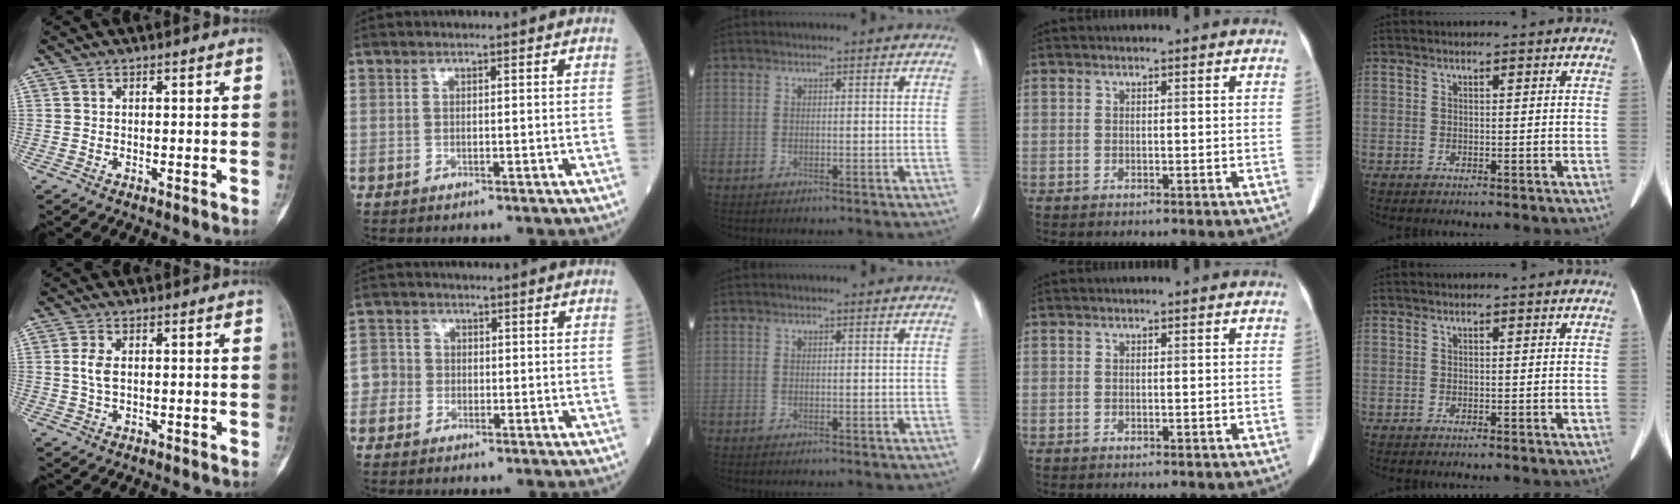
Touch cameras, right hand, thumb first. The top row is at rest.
{"thumb": {"total": 3.0, "force": [0.4, 1.6, 2.5], "torque": [-0.055, 0.002, 0.009]}, "index": {"total": 2.9, "force": [-1.0, 2.7, 0.2], "torque": [0.001, 0.011, -0.029]}}